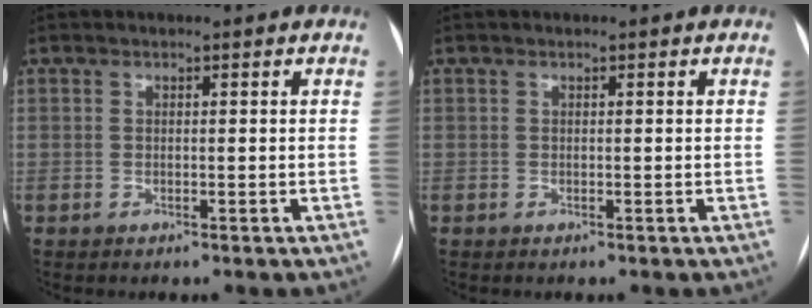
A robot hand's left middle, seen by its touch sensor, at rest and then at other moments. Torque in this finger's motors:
{"motor_torque": [0.02, 0.01, -0.01, -0.01]}